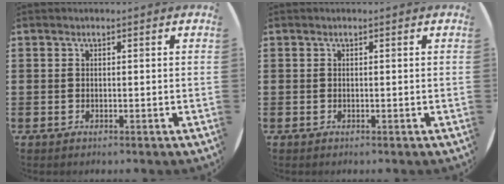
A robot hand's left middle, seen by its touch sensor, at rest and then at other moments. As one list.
[{"total": 0.0}]